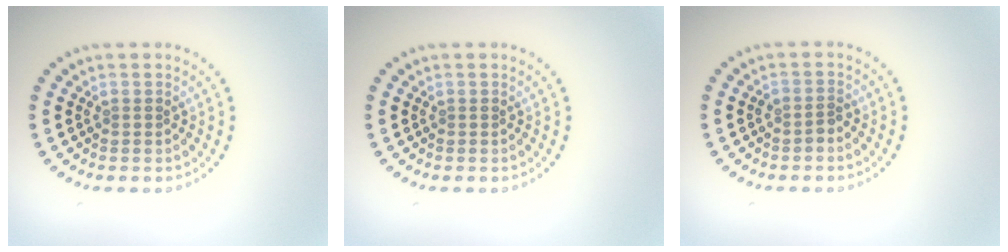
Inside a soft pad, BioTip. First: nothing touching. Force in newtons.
{"total": 0.0}
{"total": 1.0, "press": 0.8, "slide": 0.7}